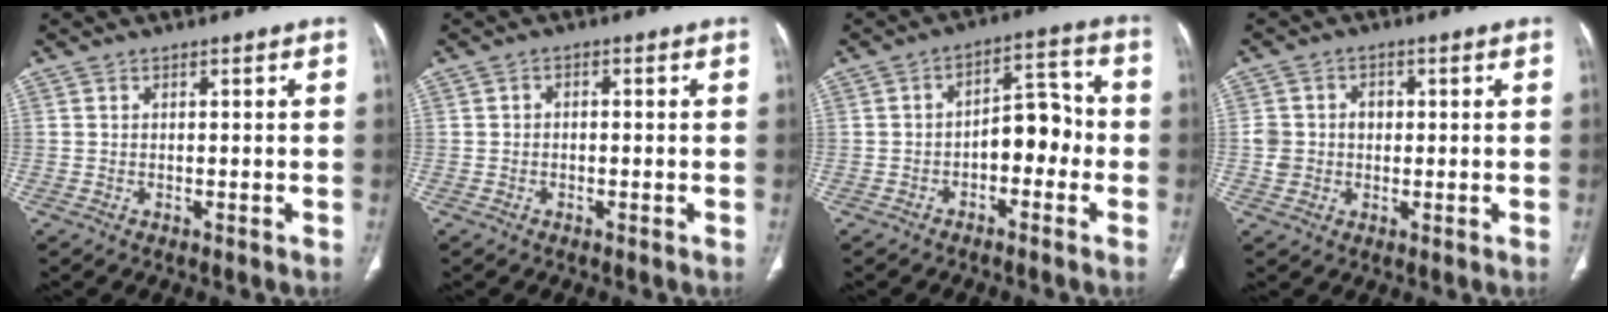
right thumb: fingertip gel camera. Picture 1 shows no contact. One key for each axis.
{"total": 0.9, "fx": -0.3, "fy": 0.6, "fz": 0.5, "tx": 0.000, "ty": 0.004, "tz": -0.009}
{"total": 8.0, "fx": -2.1, "fy": 4.7, "fz": 6.1, "tx": -0.055, "ty": 0.043, "tz": -0.042}
{"total": 5.2, "fx": 0.1, "fy": 4.7, "fz": 2.2, "tx": -0.021, "ty": 0.012, "tz": 0.004}